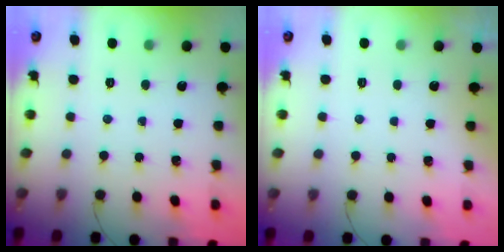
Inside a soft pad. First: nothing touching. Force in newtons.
{"total": 3.0, "press": 3.0, "slide": 0.1}